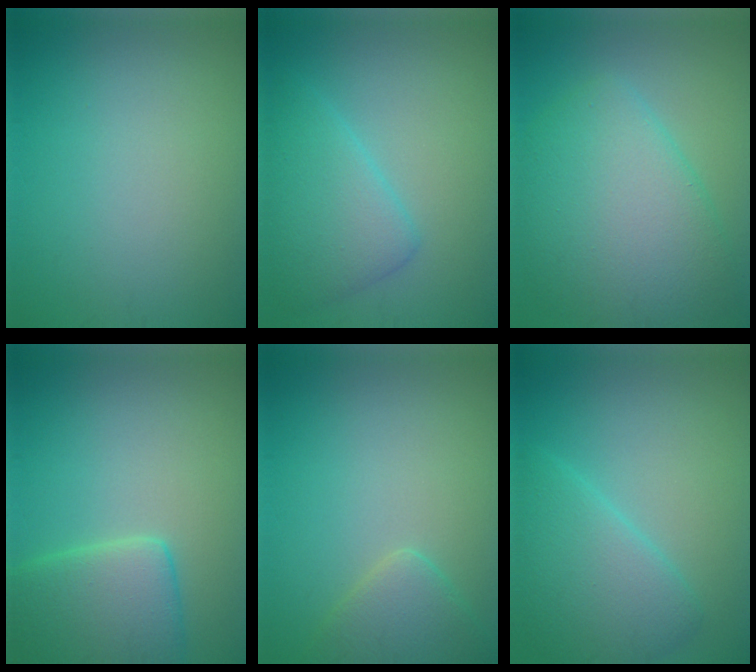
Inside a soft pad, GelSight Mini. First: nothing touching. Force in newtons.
{"total": 4.7, "press": 4.7, "slide": 0.3}
{"total": 8.8, "press": 8.8, "slide": 0.1}
{"total": 5.7, "press": 5.7, "slide": 0.7}
{"total": 3.1, "press": 3.1, "slide": 0.0}
{"total": 5.1, "press": 5.1, "slide": 0.2}